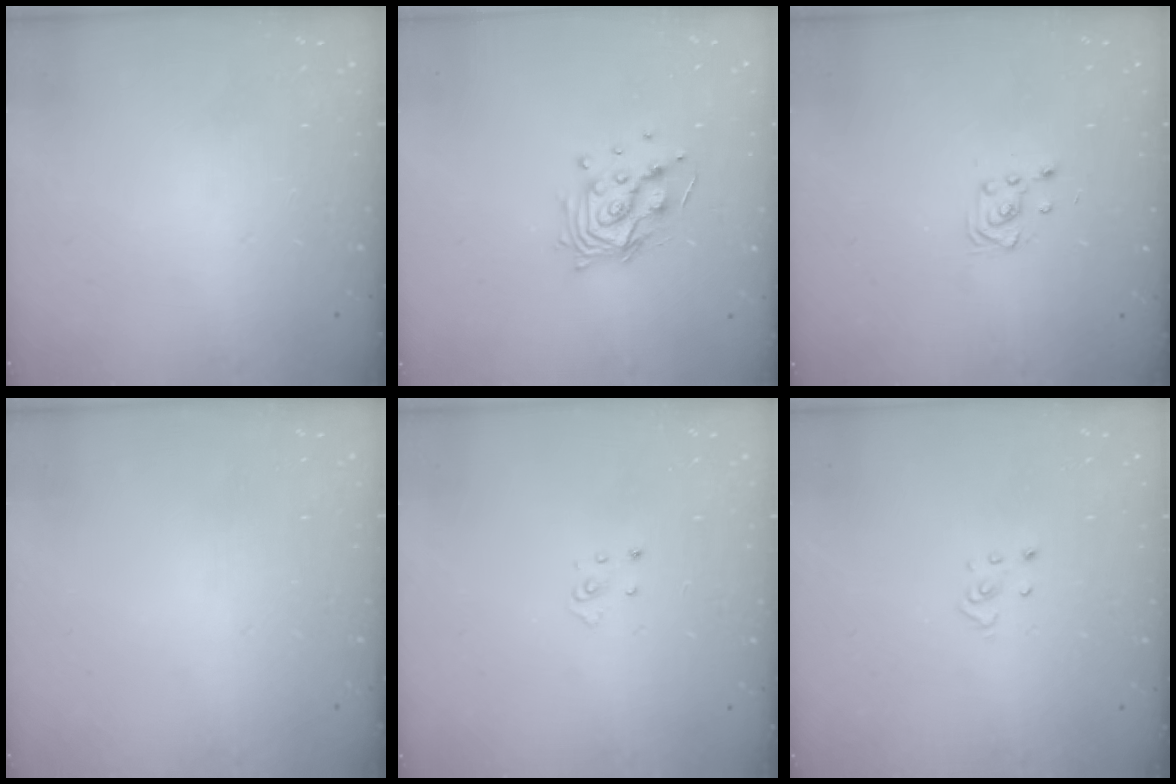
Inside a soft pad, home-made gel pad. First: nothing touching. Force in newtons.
{"total": 11.5, "press": 11.4, "slide": 1.0}
{"total": 3.8, "press": 3.7, "slide": 0.6}
{"total": 0.0}
{"total": 2.8, "press": 2.8, "slide": 0.3}
{"total": 2.3, "press": 2.3, "slide": 0.2}